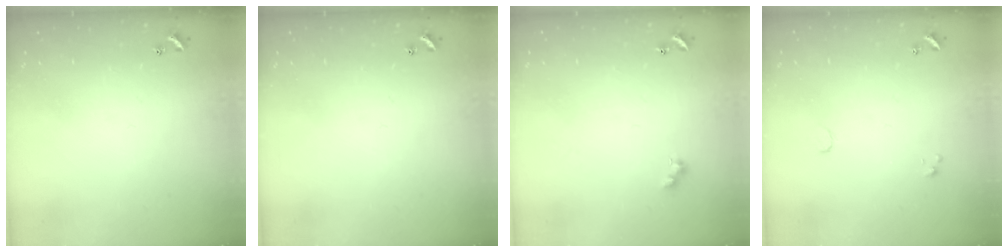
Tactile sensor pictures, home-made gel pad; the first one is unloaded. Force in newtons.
{"total": 0.0}
{"total": 2.4, "press": 2.3, "slide": 0.5}
{"total": 0.9, "press": 0.8, "slide": 0.2}